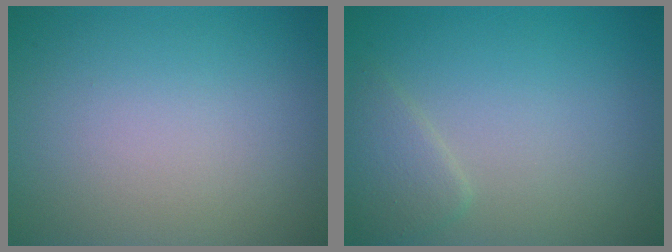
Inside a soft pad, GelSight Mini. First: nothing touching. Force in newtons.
{"total": 1.8, "press": 1.8, "slide": 0.1}